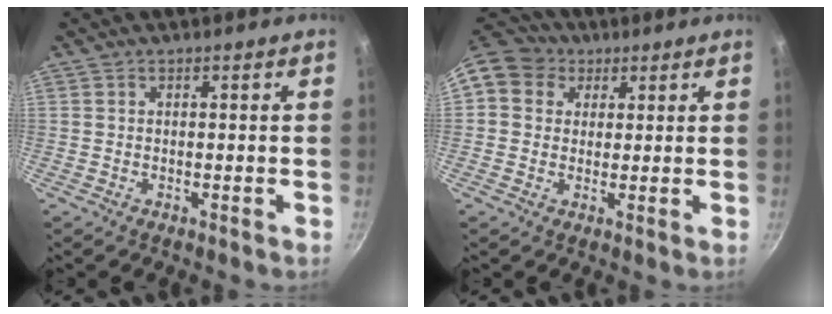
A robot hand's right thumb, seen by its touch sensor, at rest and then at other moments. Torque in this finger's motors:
{"motor_torque": [-0.25, 1.06, 0.42, -0.38, 0.08]}